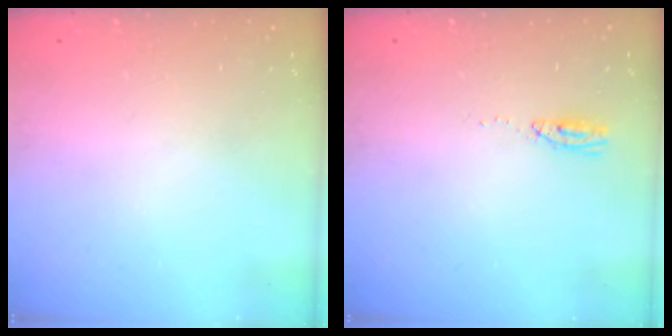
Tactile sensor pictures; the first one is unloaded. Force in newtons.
{"total": 3.6, "press": 3.4, "slide": 1.3}